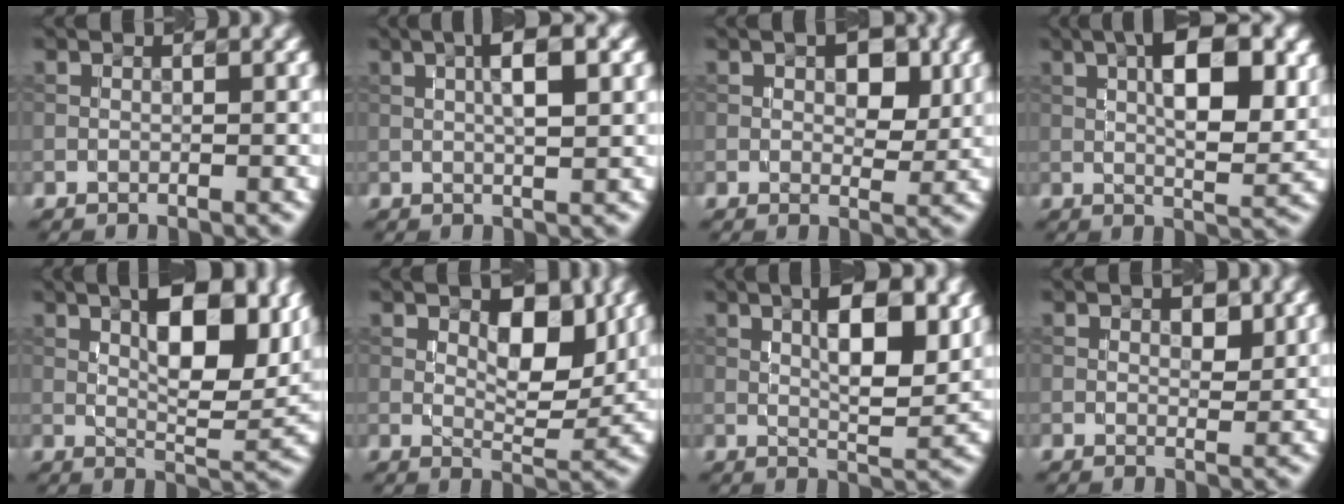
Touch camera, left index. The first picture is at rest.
{"total": 4.0, "force": [1.1, 0.8, 3.8], "torque": [-0.065, 0.009, 0.018]}
{"total": 3.8, "force": [1.1, 2.1, 3.0], "torque": [-0.037, -0.001, 0.017]}
{"total": 8.4, "force": [2.0, 3.1, 7.6], "torque": [-0.107, 0.010, 0.029]}
{"total": 8.6, "force": [3.1, 3.1, 7.4], "torque": [-0.106, 0.000, 0.051]}
{"total": 5.1, "force": [1.9, 2.4, 4.1], "torque": [-0.058, -0.005, 0.029]}
{"total": 6.8, "force": [1.9, 2.1, 6.2], "torque": [-0.088, 0.004, 0.033]}
{"total": 1.5, "force": [0.7, 0.8, 1.0], "torque": [-0.011, -0.002, 0.015]}